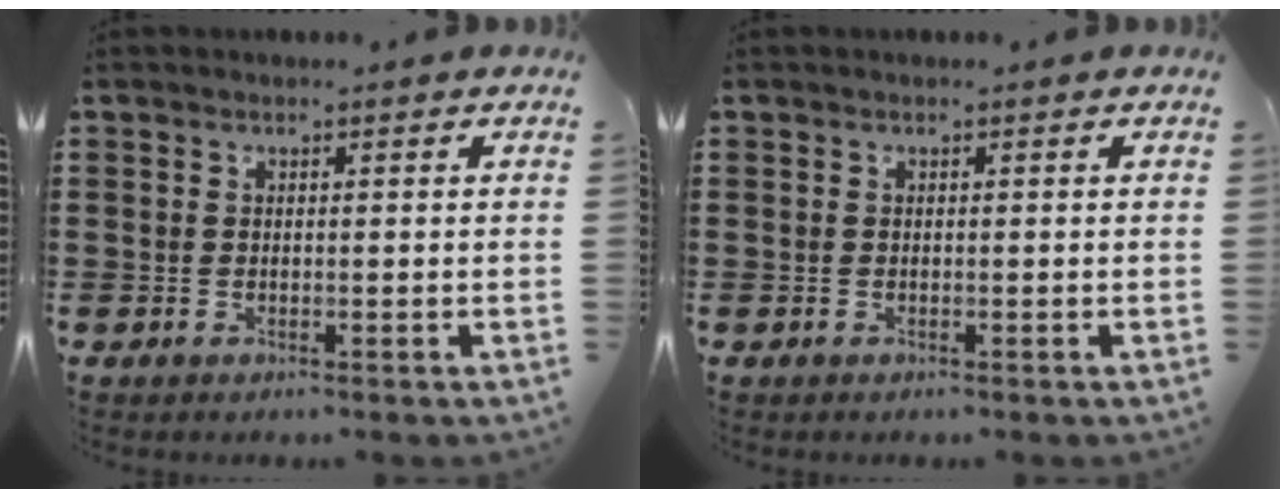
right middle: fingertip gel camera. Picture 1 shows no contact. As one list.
[{"total": 0.0}]